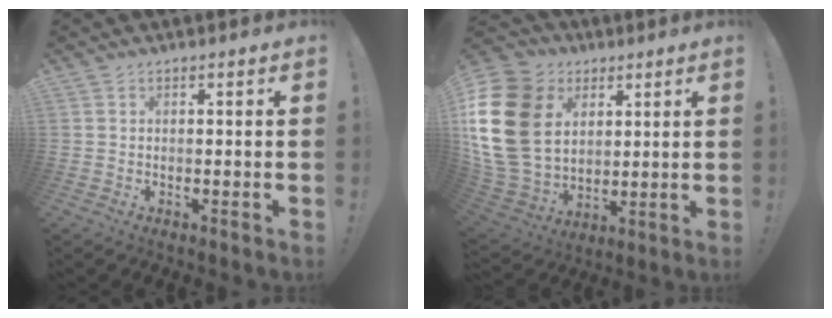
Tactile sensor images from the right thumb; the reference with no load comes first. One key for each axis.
{"total": 23.4, "fx": 4.8, "fy": 17.8, "fz": 14.5, "tx": -0.302, "ty": -0.018, "tz": 0.110}